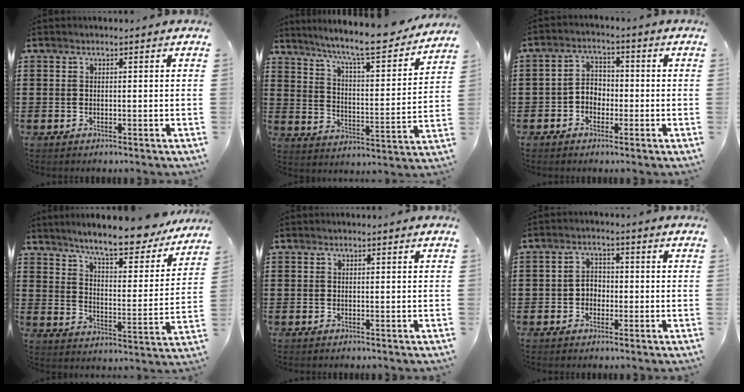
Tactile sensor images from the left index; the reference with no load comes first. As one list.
[{"total": 9.1, "force": [8.1, 0.0, 4.1], "torque": [-0.095, -0.056, 0.128]}, {"total": 3.2, "force": [-1.6, 2.4, 1.4], "torque": [-0.034, 0.010, -0.037]}, {"total": 9.3, "force": [8.4, 0.4, 3.9], "torque": [-0.091, -0.051, 0.140]}, {"total": 0.0}, {"total": 2.6, "force": [-0.8, 2.2, 1.3], "torque": [-0.030, 0.008, -0.020]}]